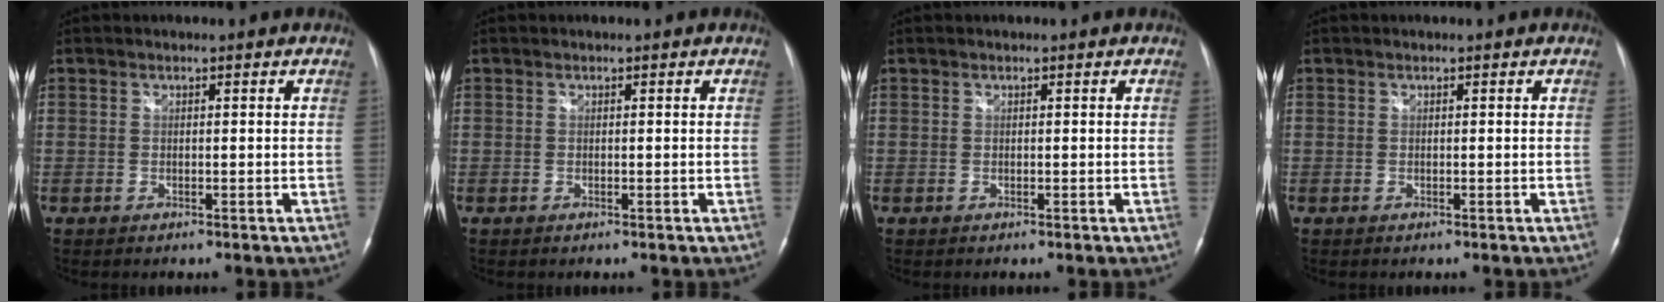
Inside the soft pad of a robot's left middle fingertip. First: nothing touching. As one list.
[{"total": 0.0}, {"total": 0.0}, {"total": 0.0}]